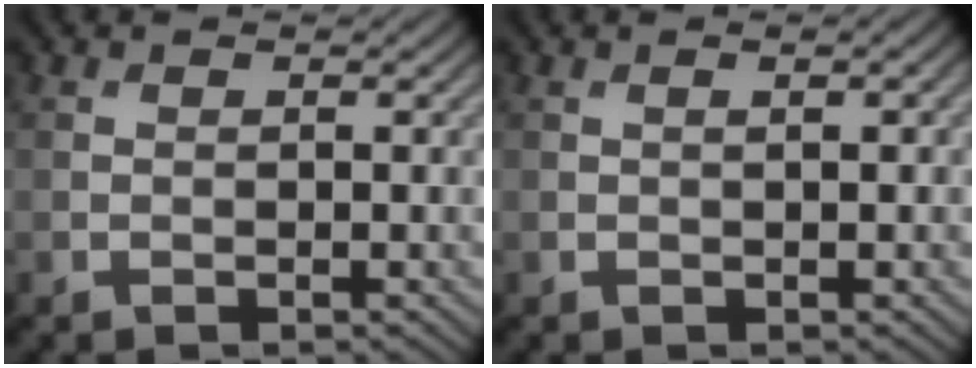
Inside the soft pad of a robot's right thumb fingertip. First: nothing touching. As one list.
[{"total": 1.3, "force": [0.2, 0.2, 1.3], "torque": [-0.023, 0.006, 0.003]}]